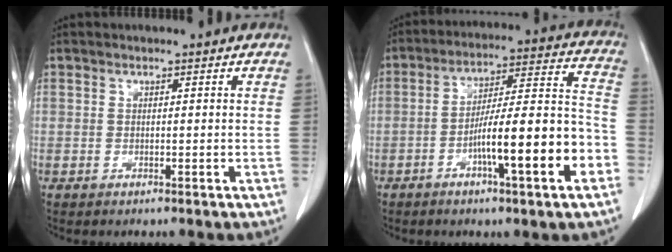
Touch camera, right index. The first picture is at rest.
{"total": 15.8, "force": [-5.9, 1.3, 14.7], "torque": [-0.221, 0.015, -0.091]}